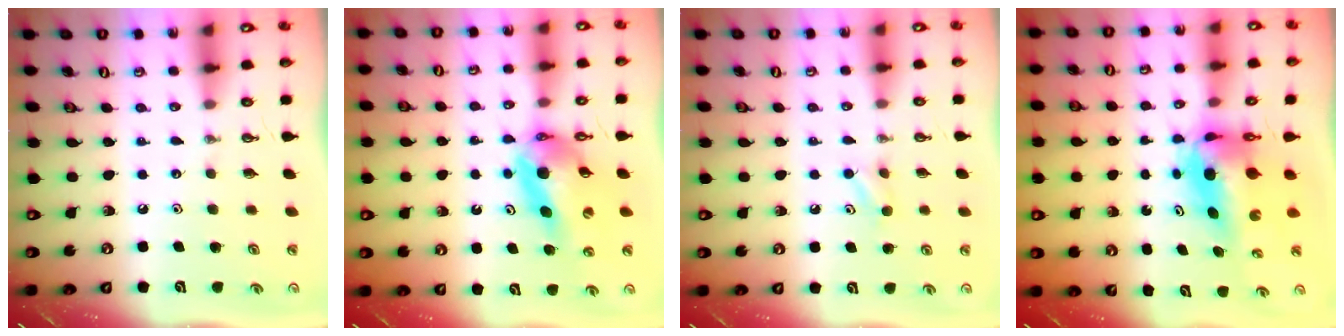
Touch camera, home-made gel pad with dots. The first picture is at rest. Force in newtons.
{"total": 11.7, "press": 11.6, "slide": 1.4}
{"total": 4.0, "press": 4.0, "slide": 0.4}
{"total": 7.1, "press": 7.0, "slide": 0.9}